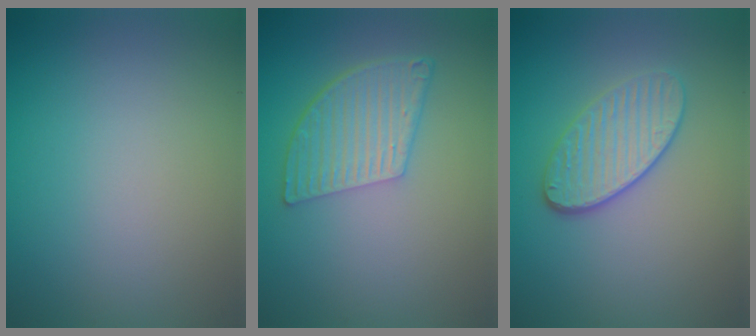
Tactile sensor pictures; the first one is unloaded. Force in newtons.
{"total": 5.3, "press": 3.9, "slide": 3.7}
{"total": 3.7, "press": 3.2, "slide": 1.7}